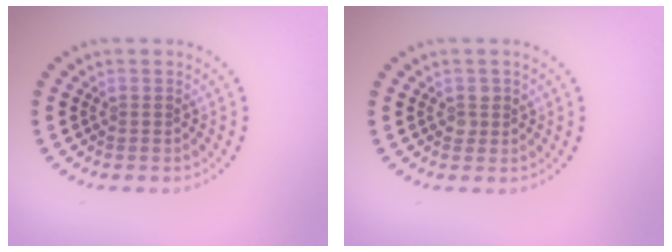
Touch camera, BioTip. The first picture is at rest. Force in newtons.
{"total": 1.2, "press": 1.1, "slide": 0.4}